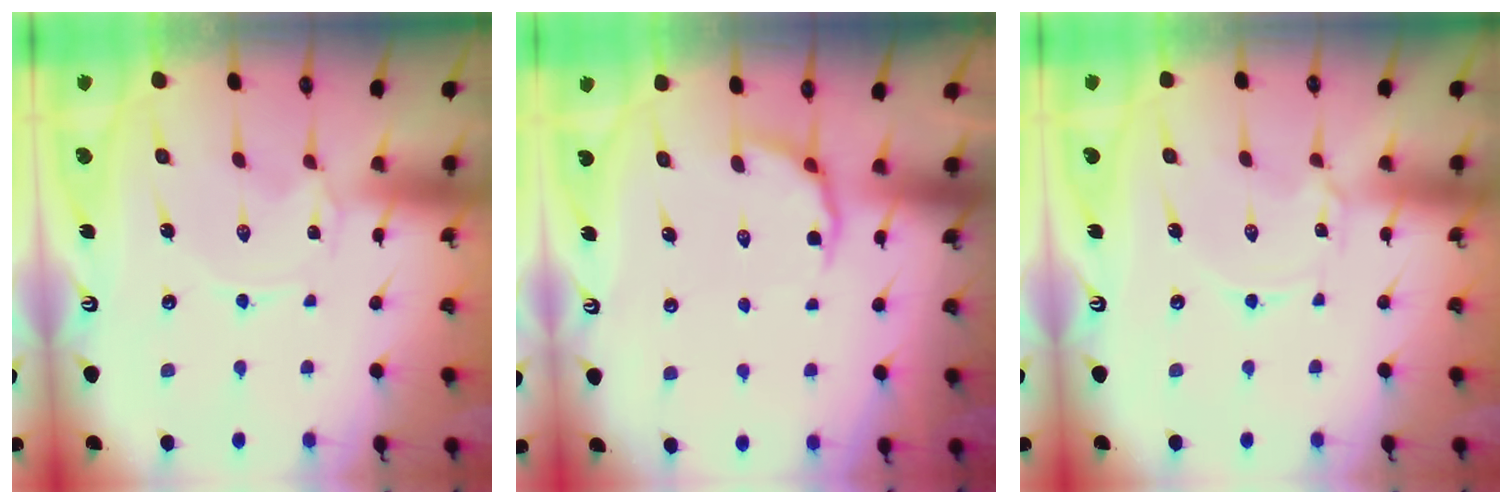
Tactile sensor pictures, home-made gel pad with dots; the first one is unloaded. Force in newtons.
{"total": 3.0, "press": 2.0, "slide": 2.3}
{"total": 1.5, "press": 1.5, "slide": 0.3}